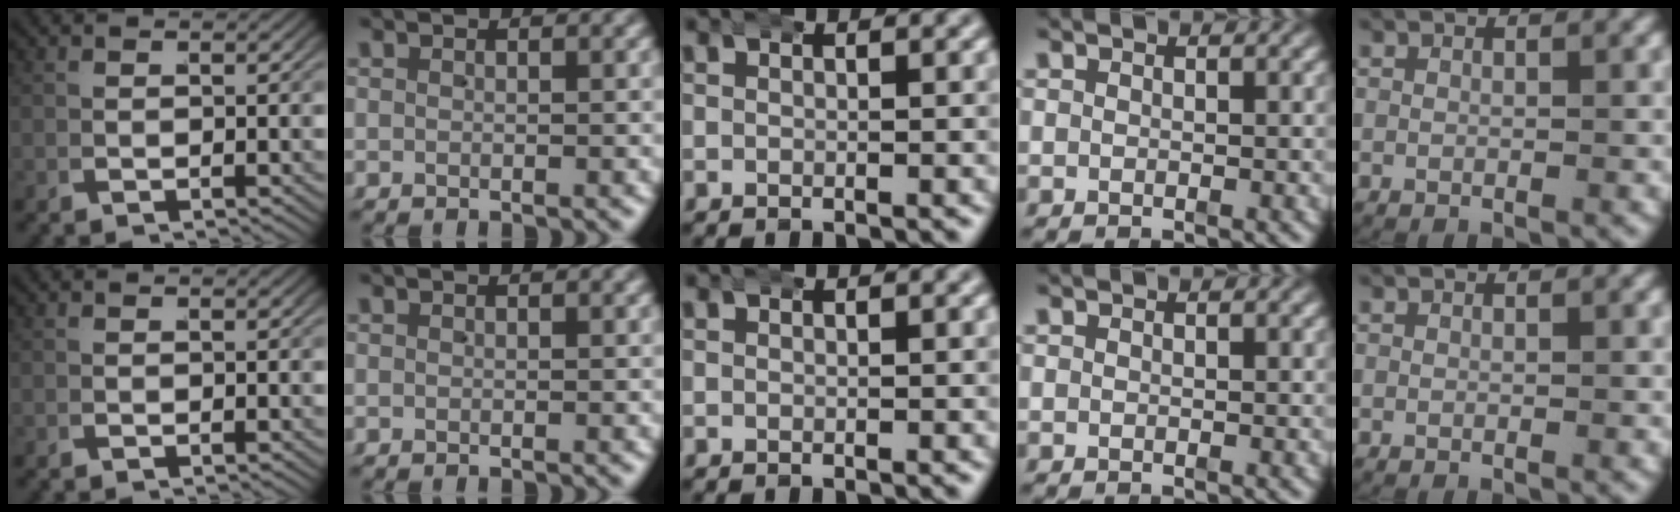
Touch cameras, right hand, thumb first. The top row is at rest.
{}